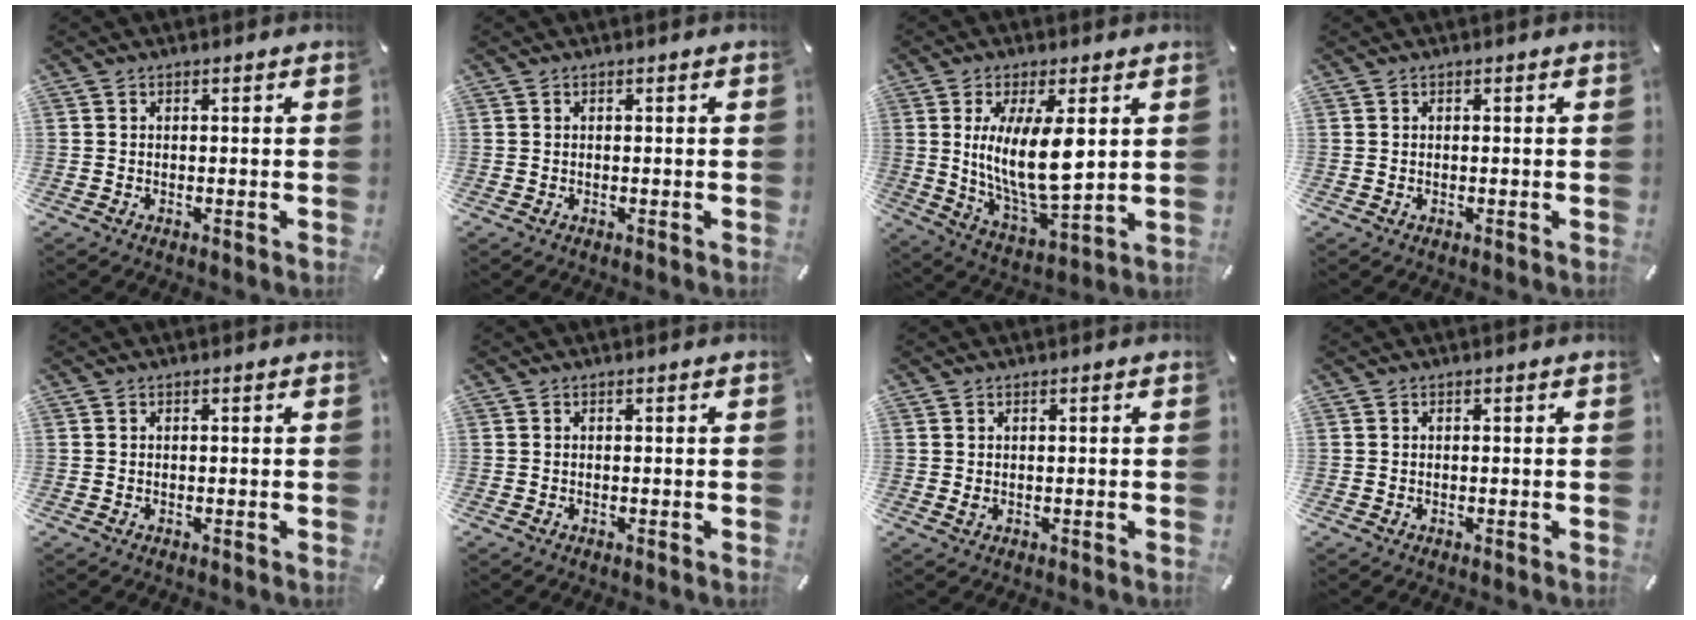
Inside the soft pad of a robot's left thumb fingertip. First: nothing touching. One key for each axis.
{"total": 0.0}
{"total": 14.9, "fx": 3.1, "fy": 5.7, "fz": 13.4, "tx": -0.261, "ty": -0.023, "tz": 0.048}
{"total": 0.0}
{"total": 0.0}
{"total": 0.0}
{"total": 0.9, "fx": 0.1, "fy": 0.3, "fz": 0.8, "tx": -0.022, "ty": -0.003, "tz": 0.000}
{"total": 0.0}